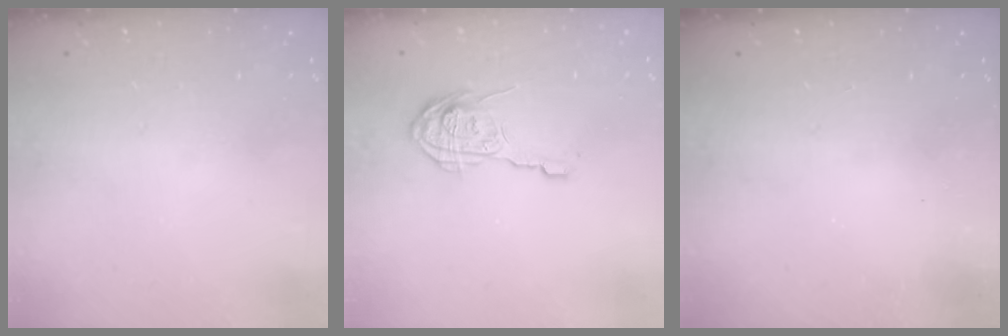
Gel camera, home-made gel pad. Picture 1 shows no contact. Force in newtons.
{"total": 12.7, "press": 12.7, "slide": 1.0}
{"total": 2.6, "press": 2.4, "slide": 0.8}